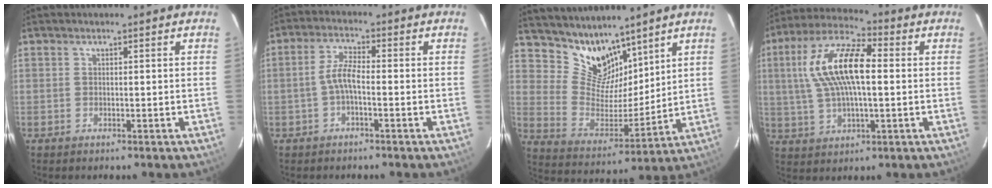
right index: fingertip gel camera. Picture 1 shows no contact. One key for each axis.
{"total": 3.9, "fx": -1.3, "fy": 1.0, "fz": 3.5, "tx": -0.078, "ty": 0.012, "tz": -0.029}
{"total": 11.5, "fx": 9.3, "fy": 6.0, "fz": 3.1, "tx": -0.060, "ty": -0.004, "tz": 0.185}
{"total": 15.3, "fx": 2.0, "fy": 5.9, "fz": 14.0, "tx": -0.277, "ty": 0.023, "tz": 0.033}